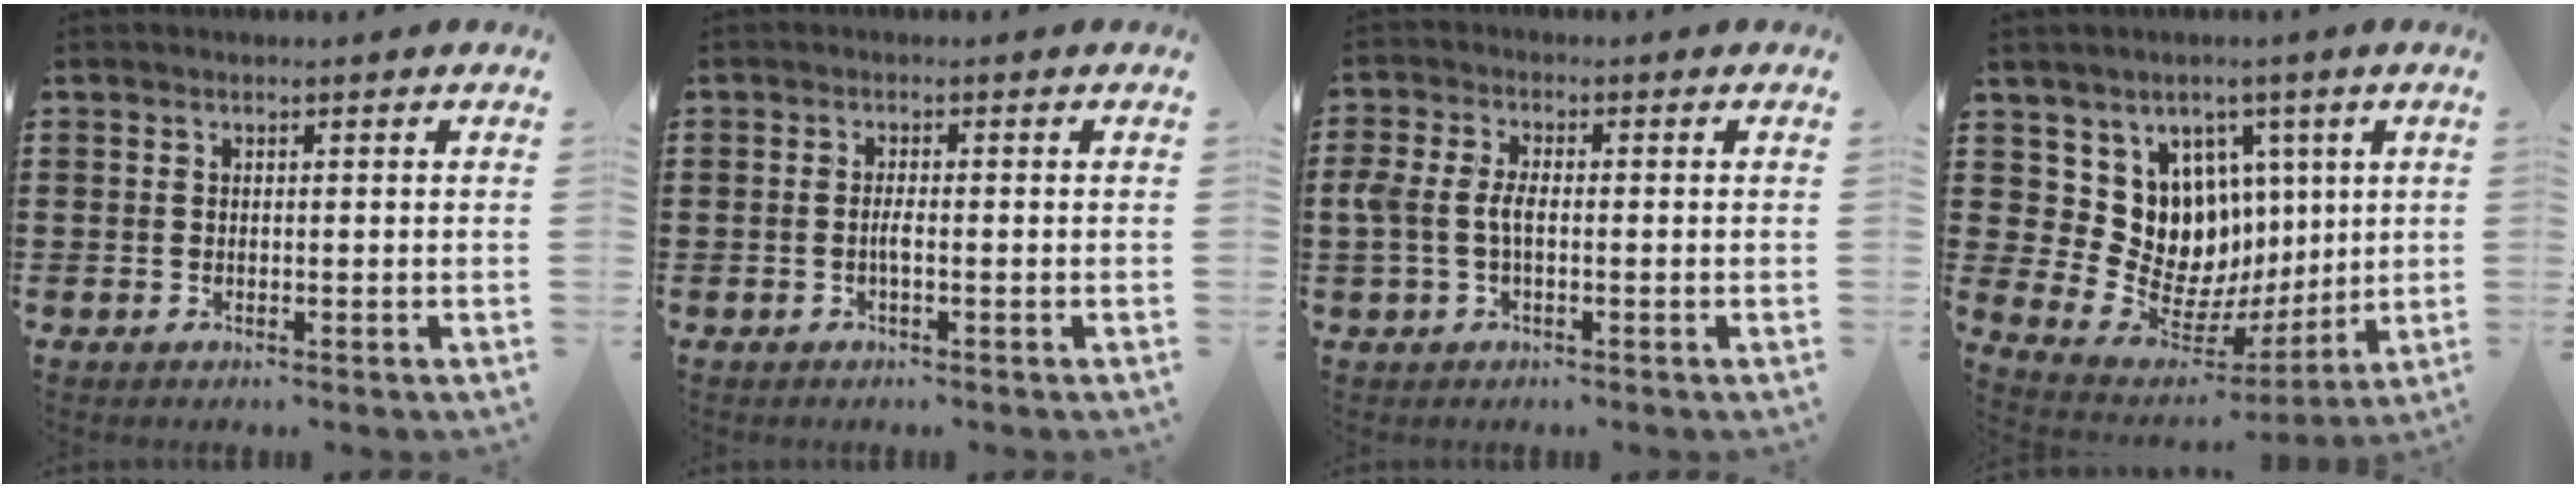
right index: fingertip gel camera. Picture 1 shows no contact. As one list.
[{"total": 1.5, "force": [-0.5, 0.2, 1.5], "torque": [-0.035, -0.002, -0.012]}, {"total": 3.9, "force": [-0.5, 2.0, 3.3], "torque": [-0.090, -0.006, -0.019]}, {"total": 10.5, "force": [2.6, 9.8, 2.6], "torque": [-0.075, -0.051, 0.061]}]